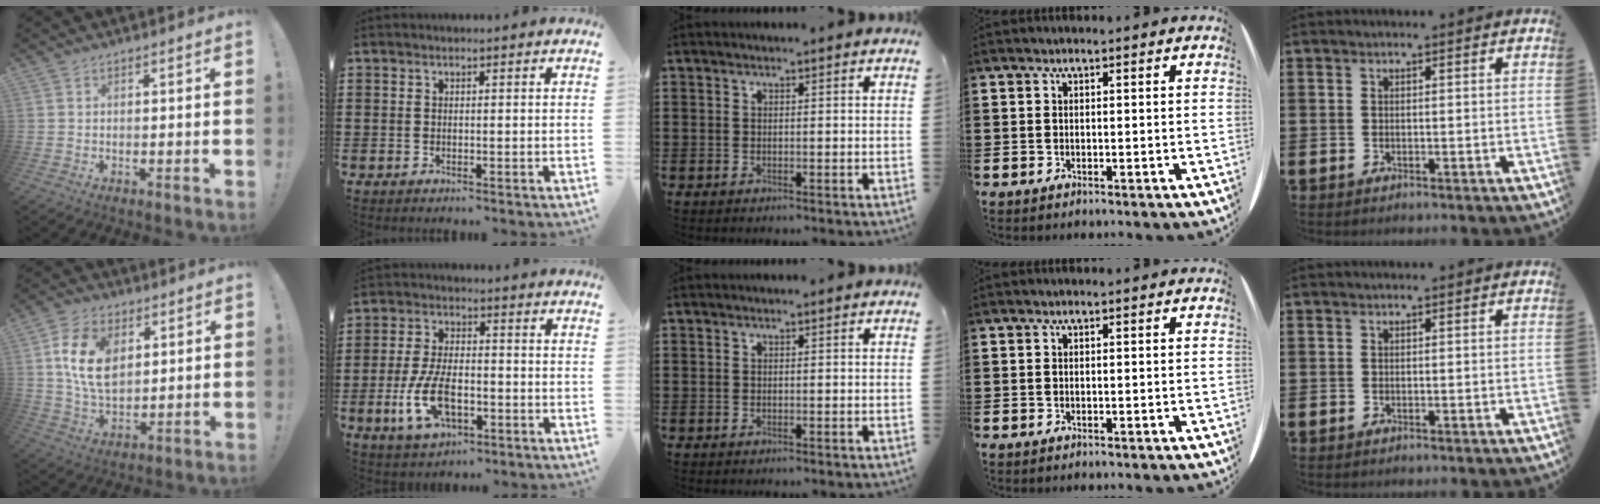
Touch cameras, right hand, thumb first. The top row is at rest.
{"thumb": {"total": 14.3, "force": [4.4, 9.6, 9.7], "torque": [-0.178, -0.004, 0.082]}, "index": {"total": 9.0, "force": [-3.0, 4.4, 7.2], "torque": [-0.166, -0.005, -0.060]}}